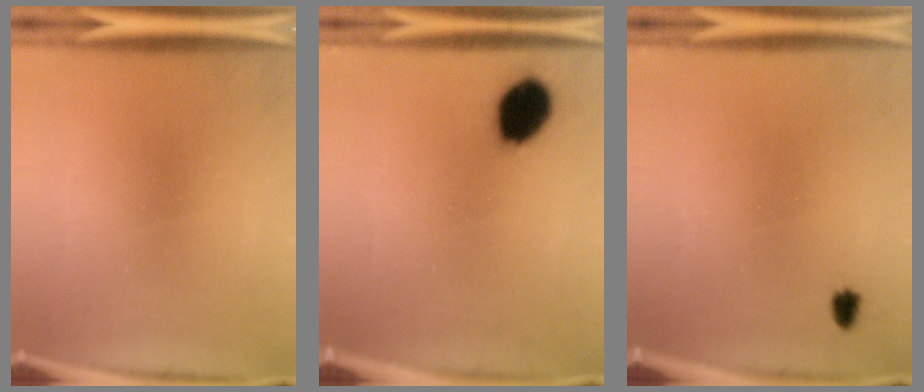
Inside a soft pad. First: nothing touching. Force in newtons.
{"total": 9.8}
{"total": 1.5}